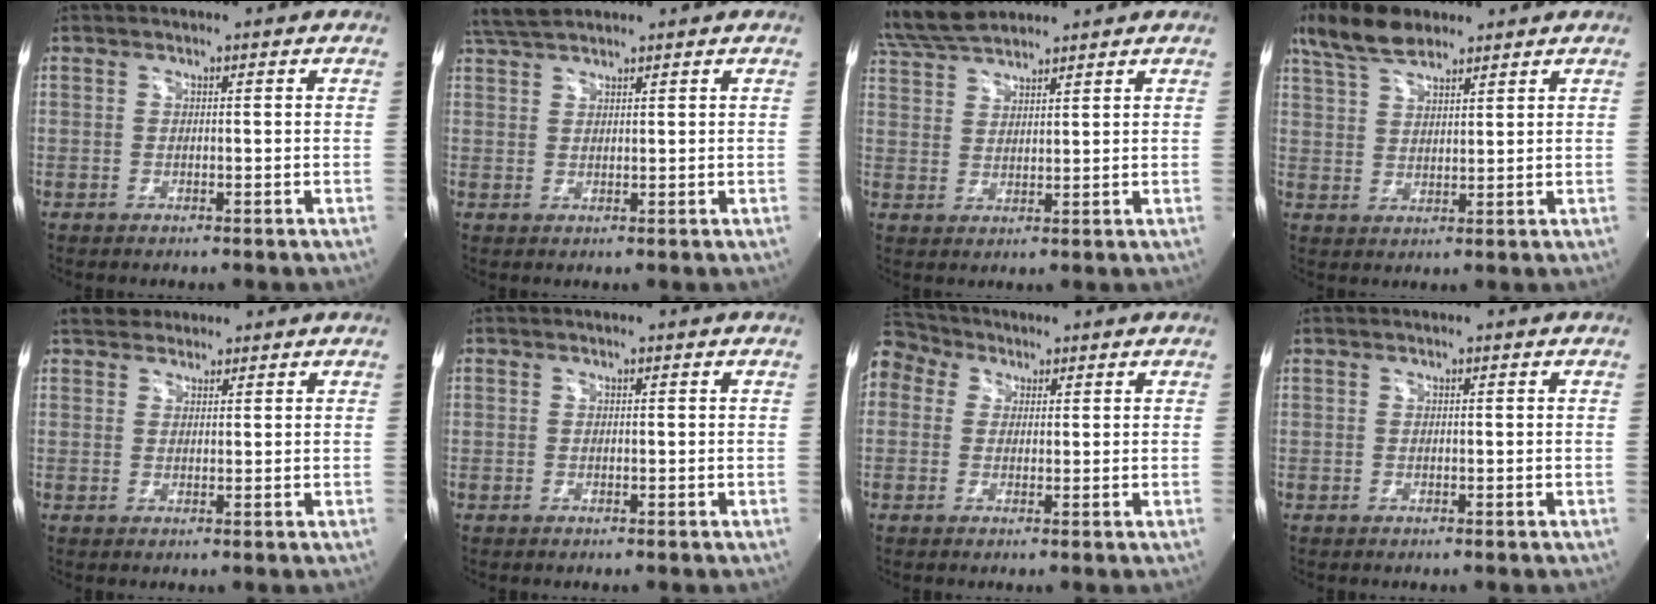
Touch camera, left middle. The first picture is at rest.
{"total": 4.3, "force": [3.8, 0.8, 1.7], "torque": [-0.045, 0.022, 0.079]}
{"total": 8.5, "force": [7.6, 1.6, 3.3], "torque": [-0.075, 0.029, 0.150]}
{"total": 8.3, "force": [6.4, 2.8, 4.5], "torque": [-0.094, 0.020, 0.124]}
{"total": 4.0, "force": [3.3, 2.1, 0.8], "torque": [-0.016, 0.024, 0.055]}
{"total": 0.0}
{"total": 7.5, "force": [3.9, 6.0, 2.1], "torque": [-0.059, 0.051, 0.080]}
{"total": 0.0}